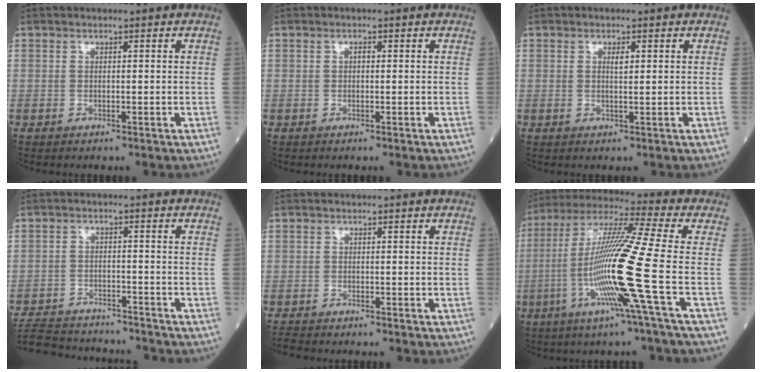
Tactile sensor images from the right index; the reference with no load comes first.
{"total": 0.6, "force": [0.0, 0.3, 0.5], "torque": [-0.009, 0.002, -0.001]}
{"total": 1.5, "force": [0.6, 0.2, 1.4], "torque": [-0.028, 0.002, 0.013]}
{"total": 13.6, "force": [-12.8, 3.0, 3.5], "torque": [-0.069, 0.009, -0.188]}
{"total": 2.5, "force": [-2.4, 0.5, 0.4], "torque": [-0.008, -0.008, -0.041]}
{"total": 16.7, "force": [-4.5, -2.5, 15.8], "torque": [-0.314, -0.015, -0.097]}